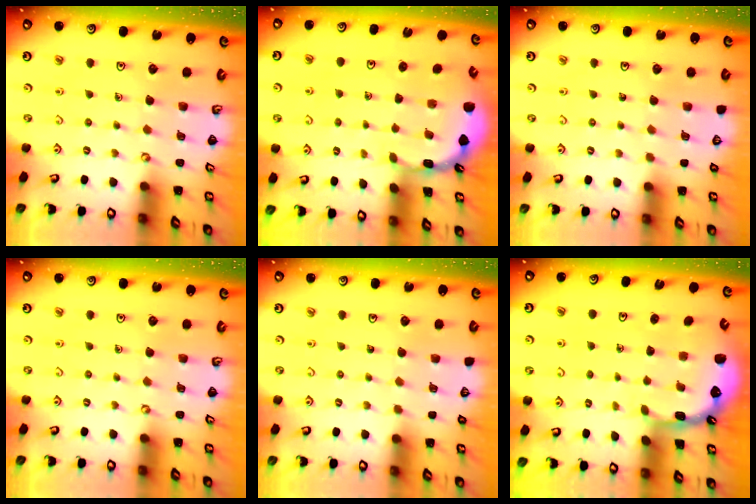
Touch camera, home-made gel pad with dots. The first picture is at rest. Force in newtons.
{"total": 1.5, "press": 1.5, "slide": 0.1}
{"total": 0.0}
{"total": 0.0}
{"total": 0.0}
{"total": 1.4, "press": 1.4, "slide": 0.1}